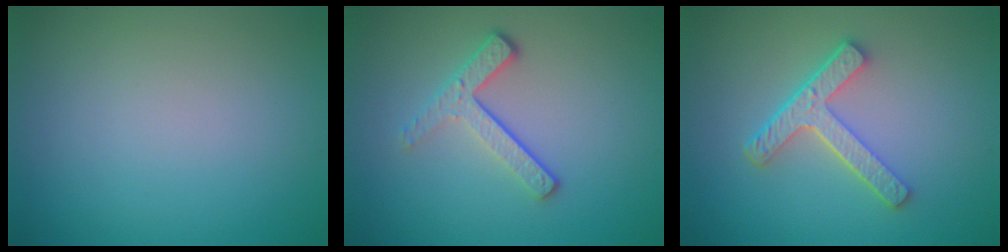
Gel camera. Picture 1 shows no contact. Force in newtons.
{"total": 3.3, "press": 2.3, "slide": 2.3}
{"total": 4.5, "press": 3.3, "slide": 3.0}